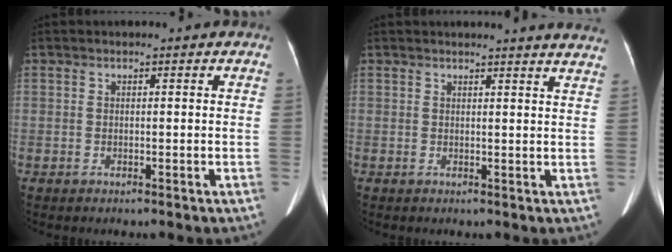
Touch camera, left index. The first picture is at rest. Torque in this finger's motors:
{"motor_torque": [0.13, -0.20, -0.03, 0.03]}